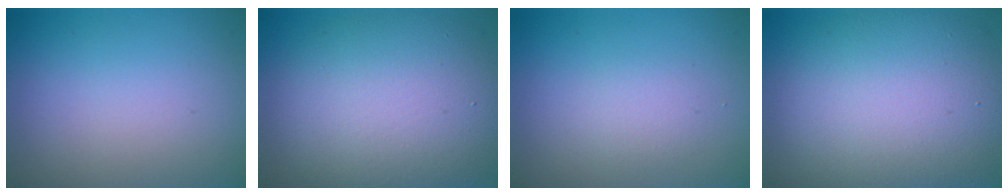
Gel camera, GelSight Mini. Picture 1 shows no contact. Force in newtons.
{"total": 10.1, "press": 10.1, "slide": 0.6}
{"total": 1.4, "press": 1.4, "slide": 0.1}
{"total": 11.4, "press": 11.4, "slide": 0.8}